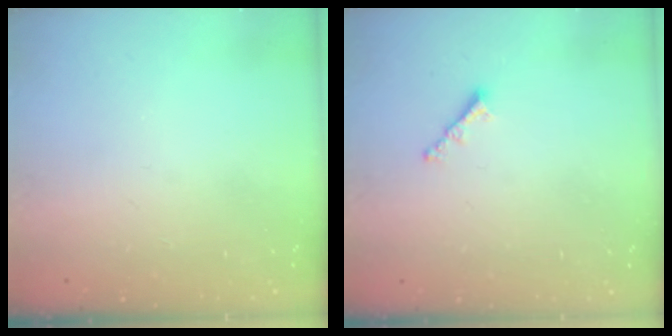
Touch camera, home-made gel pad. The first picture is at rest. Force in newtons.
{"total": 1.8, "press": 1.7, "slide": 0.5}